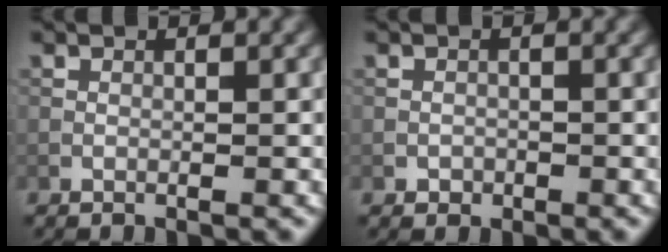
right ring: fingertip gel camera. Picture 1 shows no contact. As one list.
[{"total": 0.8, "force": [-0.3, 0.7, 0.1], "torque": [0.003, -0.002, -0.004]}]